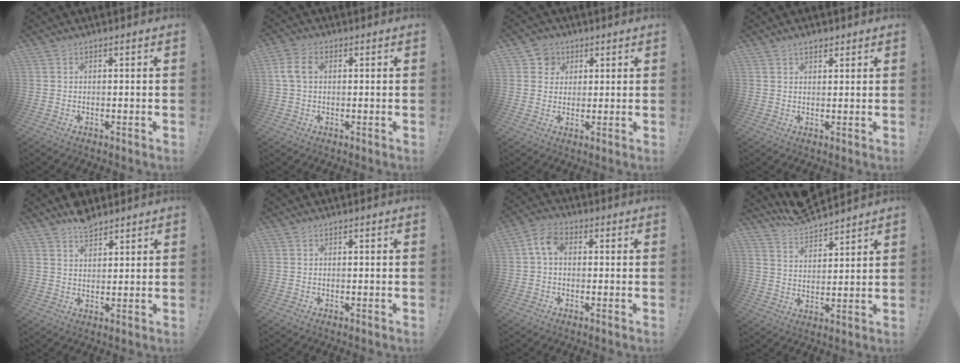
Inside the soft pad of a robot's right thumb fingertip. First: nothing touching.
{"total": 6.3, "force": [0.9, 4.3, 4.6], "torque": [-0.092, 0.009, 0.018]}
{"total": 5.3, "force": [1.8, 4.9, 1.0], "torque": [-0.018, -0.006, 0.036]}
{"total": 2.2, "force": [1.6, 1.2, 1.0], "torque": [-0.014, -0.005, 0.028]}
{"total": 5.3, "force": [4.1, 2.8, 1.7], "torque": [-0.021, -0.022, 0.076]}
{"total": 0.0}
{"total": 6.5, "force": [0.5, 4.3, 4.9], "torque": [-0.098, 0.013, 0.014]}
{"total": 8.2, "force": [7.9, 1.6, 1.3], "torque": [-0.049, -0.059, 0.150]}